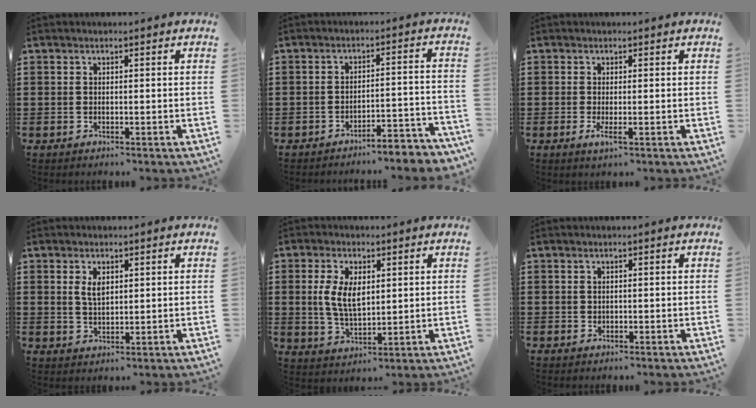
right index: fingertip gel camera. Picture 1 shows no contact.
{"total": 3.9, "force": [-3.7, -0.1, 1.1], "torque": [-0.023, -0.004, -0.078]}
{"total": 2.0, "force": [-0.6, 0.2, 1.9], "torque": [-0.041, -0.008, -0.013]}
{"total": 2.9, "force": [1.1, 1.5, 2.2], "torque": [-0.040, 0.002, 0.018]}
{"total": 6.6, "force": [1.1, 3.6, 5.4], "torque": [-0.118, 0.008, 0.017]}
{"total": 0.6, "force": [0.2, 0.5, 0.1], "torque": [-0.003, 0.004, 0.005]}